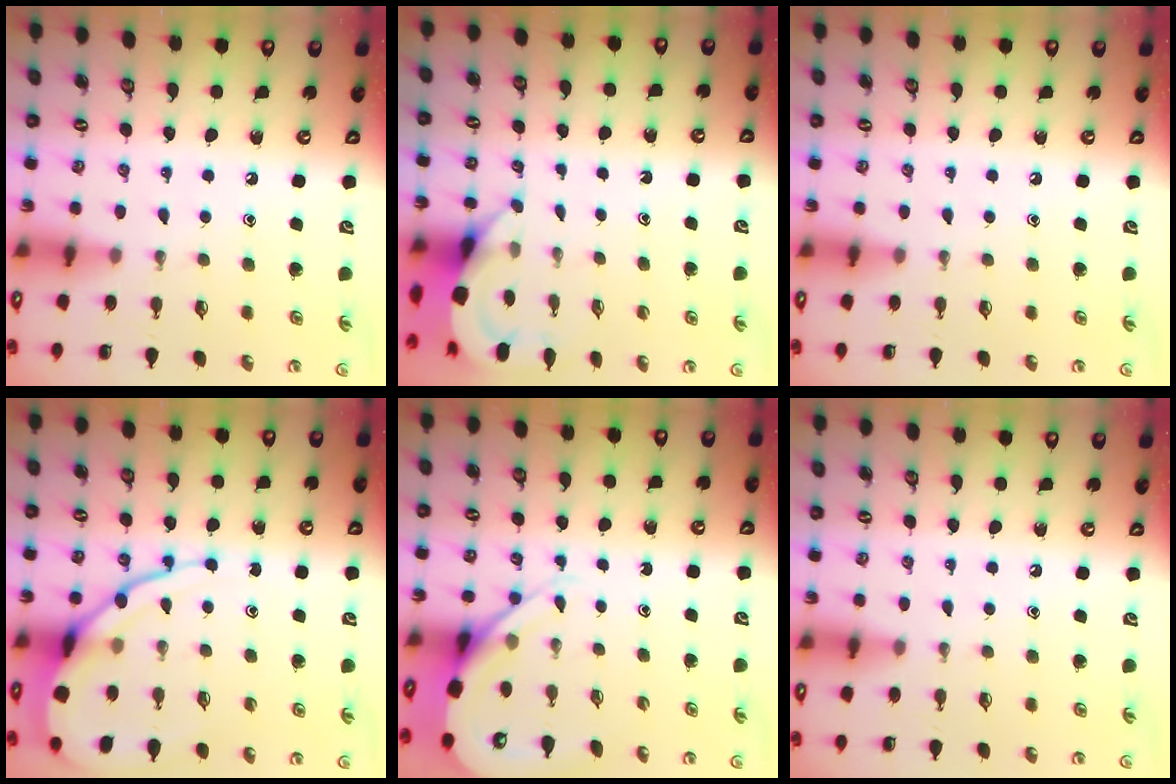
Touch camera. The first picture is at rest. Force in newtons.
{"total": 3.6, "press": 3.6, "slide": 0.2}
{"total": 0.0}
{"total": 13.6, "press": 13.5, "slide": 1.5}
{"total": 7.3, "press": 7.2, "slide": 0.9}
{"total": 0.0}